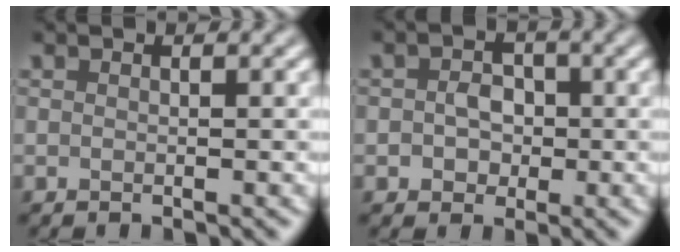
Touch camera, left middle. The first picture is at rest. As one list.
[{"total": 2.2, "force": [-0.5, 1.9, 1.0], "torque": [-0.013, -0.002, -0.011]}]